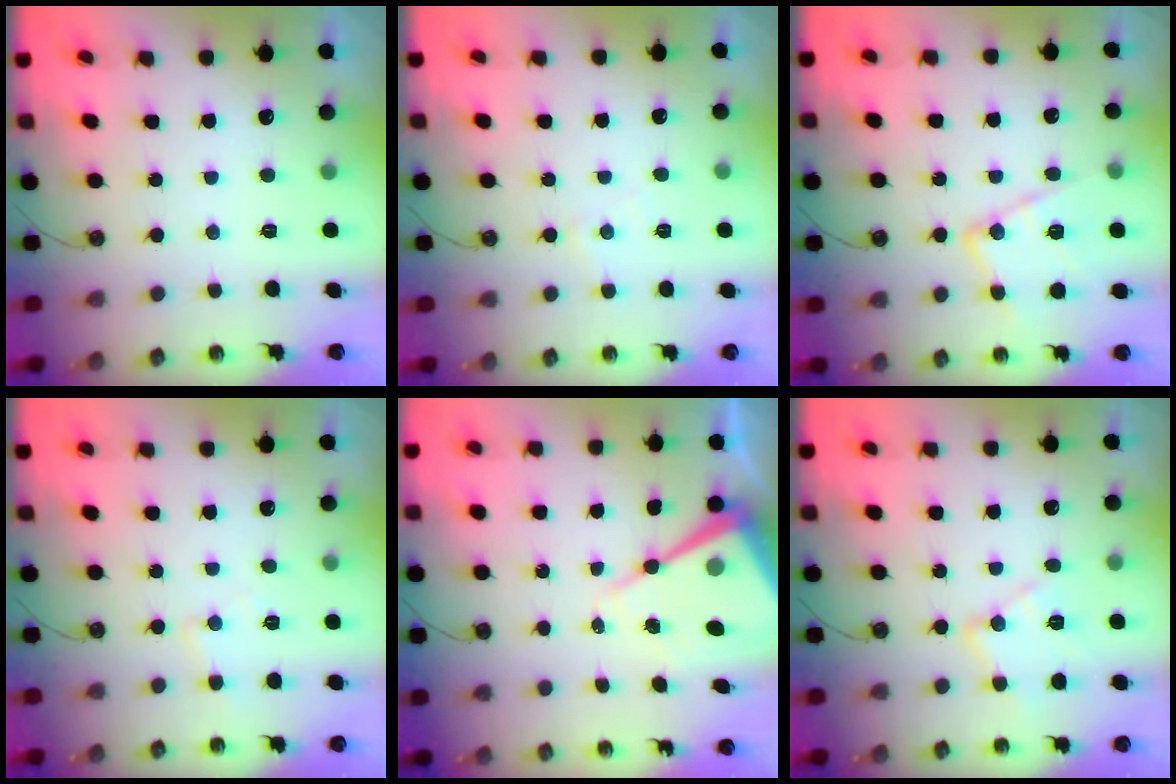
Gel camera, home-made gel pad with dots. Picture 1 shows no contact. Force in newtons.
{"total": 3.1, "press": 3.1, "slide": 0.5}
{"total": 14.7, "press": 14.7, "slide": 1.2}
{"total": 4.4, "press": 4.4, "slide": 0.6}
{"total": 14.8, "press": 14.7, "slide": 1.6}
{"total": 12.5, "press": 12.5, "slide": 0.7}